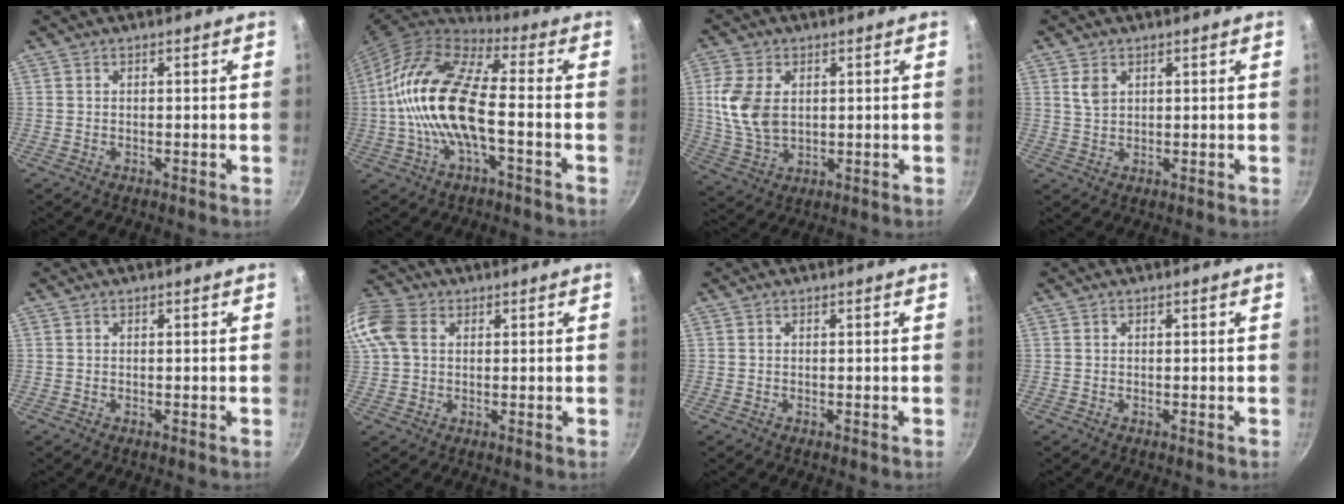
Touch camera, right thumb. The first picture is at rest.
{"total": 18.9, "force": [-1.9, 8.1, 17.0], "torque": [-0.318, 0.035, -0.050]}
{"total": 10.2, "force": [1.7, 6.7, 7.5], "torque": [-0.147, -0.012, 0.038]}
{"total": 3.2, "force": [1.4, 2.1, 1.9], "torque": [-0.032, -0.004, 0.028]}
{"total": 0.0}
{"total": 11.3, "force": [3.0, 8.3, 7.0], "torque": [-0.156, 0.024, 0.047]}
{"total": 0.0}
{"total": 0.0}